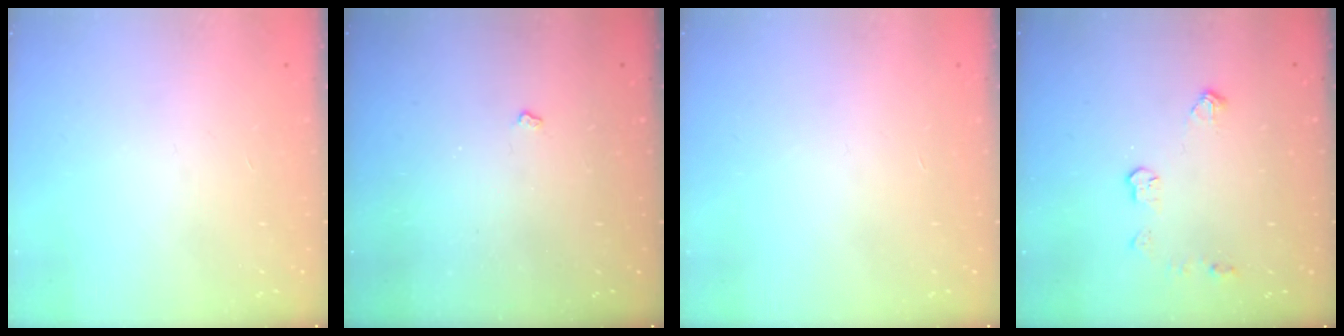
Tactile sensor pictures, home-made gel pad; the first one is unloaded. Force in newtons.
{"total": 2.6, "press": 2.6, "slide": 0.4}
{"total": 0.0}
{"total": 6.2, "press": 6.2, "slide": 0.3}